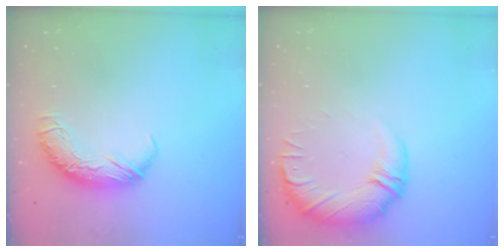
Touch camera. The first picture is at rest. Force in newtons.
{"total": 3.2, "press": 1.8, "slide": 2.6}